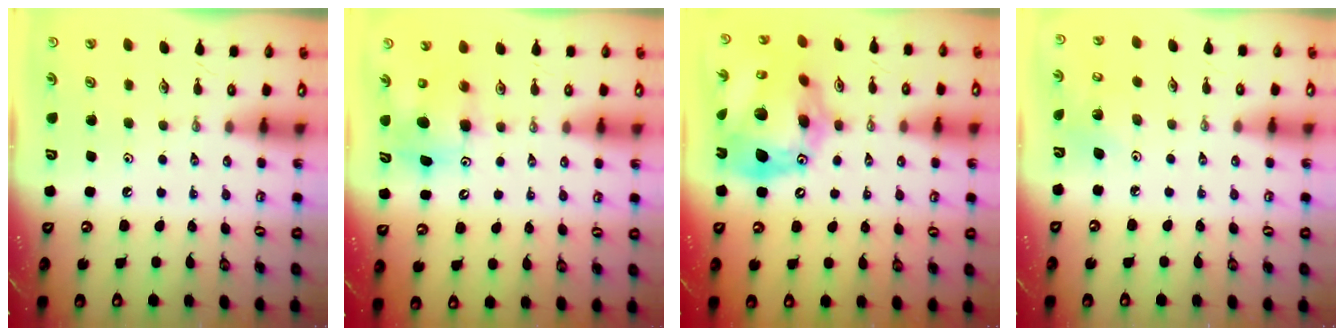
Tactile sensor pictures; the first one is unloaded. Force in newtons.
{"total": 8.1, "press": 8.0, "slide": 1.6}
{"total": 24.0, "press": 23.8, "slide": 2.6}
{"total": 5.2, "press": 5.2, "slide": 0.2}